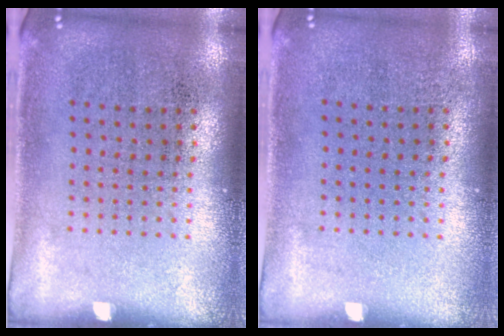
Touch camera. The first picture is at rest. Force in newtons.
{"total": 0.0}